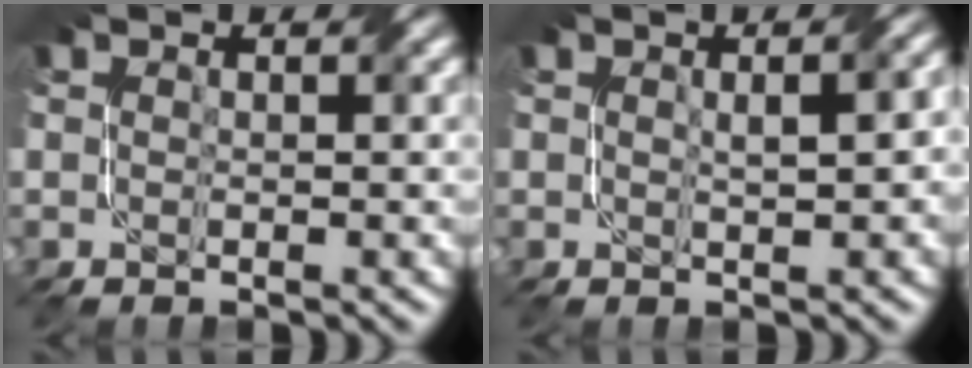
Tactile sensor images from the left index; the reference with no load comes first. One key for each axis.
{"total": 2.7, "fx": 0.4, "fy": 0.6, "fz": 2.7, "tx": -0.040, "ty": 0.010, "tz": 0.009}